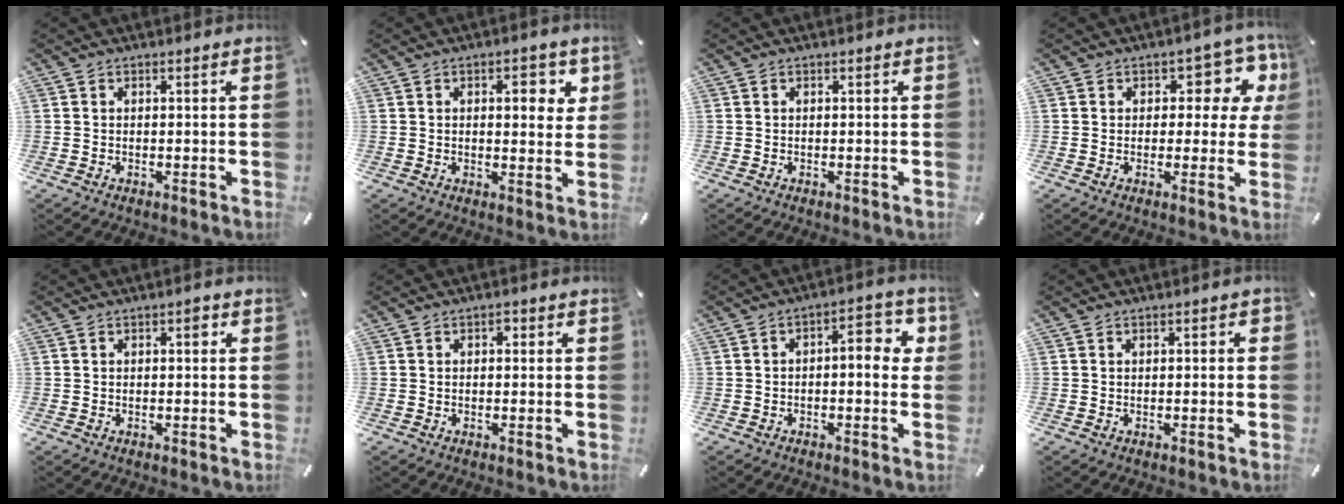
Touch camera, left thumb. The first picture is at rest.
{"total": 6.1, "force": [2.2, 3.1, 4.8], "torque": [-0.052, -0.009, 0.026]}
{"total": 0.0}
{"total": 8.8, "force": [3.6, 5.2, 6.1], "torque": [-0.062, -0.026, 0.054]}
{"total": 1.6, "force": [0.2, 0.8, 1.4], "torque": [-0.020, 0.005, -0.002]}
{"total": 1.0, "force": [0.0, 0.7, 0.6], "torque": [-0.013, 0.008, -0.002]}
{"total": 7.5, "force": [0.2, 3.5, 6.6], "torque": [-0.085, -0.002, -0.007]}
{"total": 0.8, "force": [-0.2, 0.3, 0.7], "torque": [-0.011, 0.002, -0.005]}